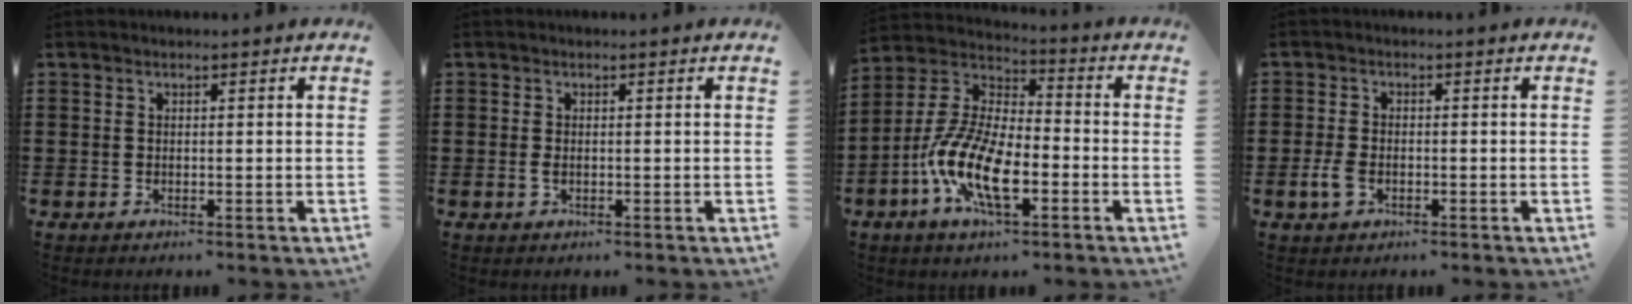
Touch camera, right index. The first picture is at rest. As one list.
[{"total": 0.9, "force": [-0.2, 0.3, 0.9], "torque": [-0.025, -0.006, -0.004]}, {"total": 12.1, "force": [-5.0, 4.5, 10.1], "torque": [-0.251, -0.021, -0.103]}, {"total": 2.9, "force": [-1.0, 1.7, 2.2], "torque": [-0.062, -0.009, -0.022]}]